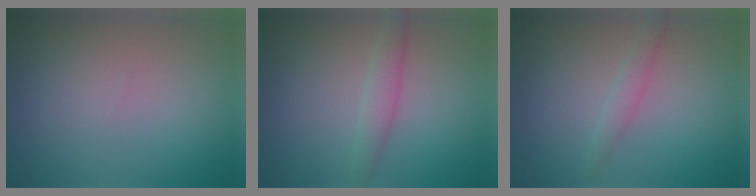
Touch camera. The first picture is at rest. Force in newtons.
{"total": 2.0, "press": 2.0, "slide": 0.1}
{"total": 1.4, "press": 1.4, "slide": 0.1}